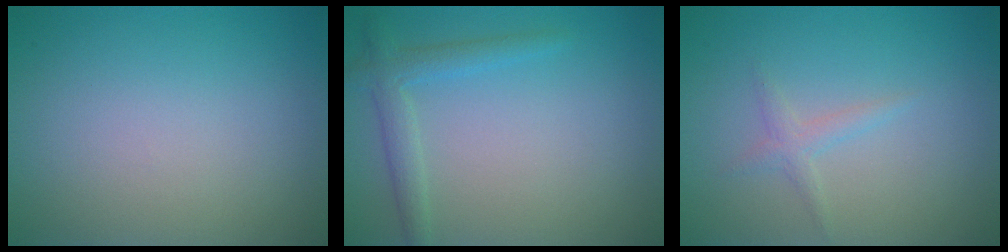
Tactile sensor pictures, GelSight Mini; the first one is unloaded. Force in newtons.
{"total": 2.3, "press": 2.3, "slide": 0.1}
{"total": 1.3, "press": 1.3, "slide": 0.1}